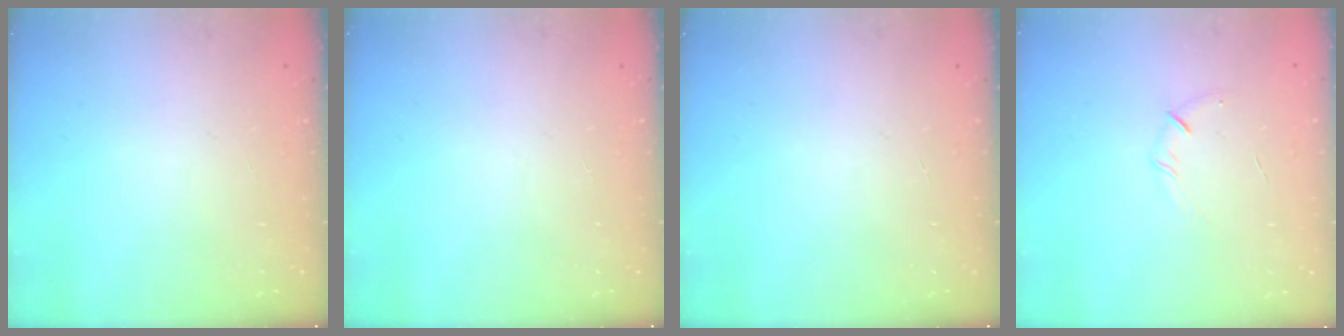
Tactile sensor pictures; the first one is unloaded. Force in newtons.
{"total": 0.0}
{"total": 0.0}
{"total": 4.7, "press": 4.5, "slide": 1.4}